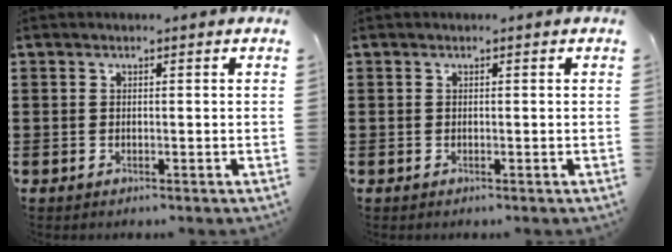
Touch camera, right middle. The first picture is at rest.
{"total": 0.0}